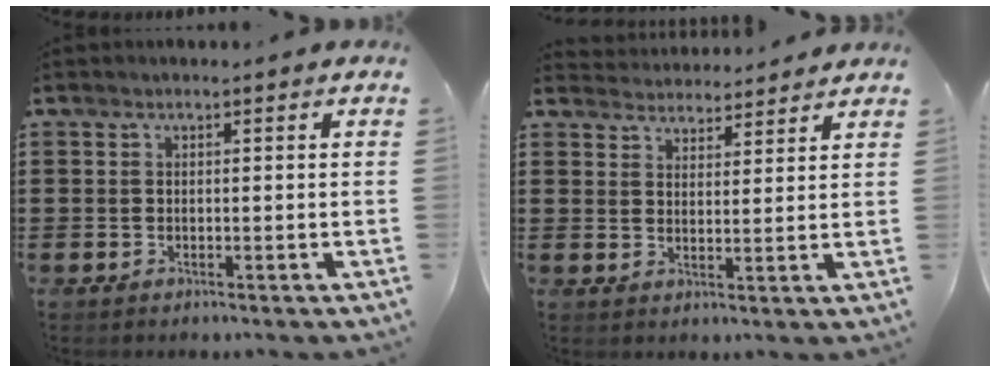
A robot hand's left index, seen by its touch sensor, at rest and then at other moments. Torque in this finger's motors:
{"motor_torque": [0.49, -0.56, -0.06, -0.01]}